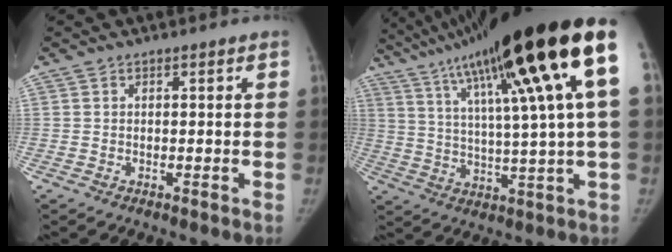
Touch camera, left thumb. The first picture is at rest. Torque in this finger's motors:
{"motor_torque": [1.90, 3.12, 2.77, 0.00, 0.79]}